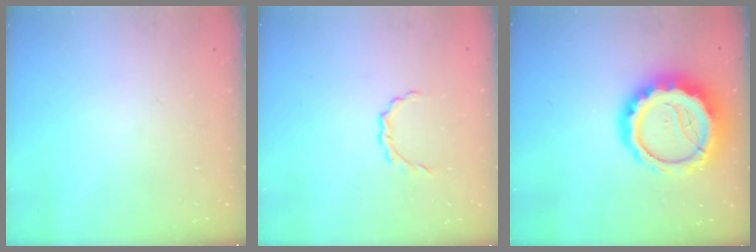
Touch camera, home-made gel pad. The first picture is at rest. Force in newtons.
{"total": 3.0, "press": 2.8, "slide": 0.9}
{"total": 15.9, "press": 15.5, "slide": 3.4}